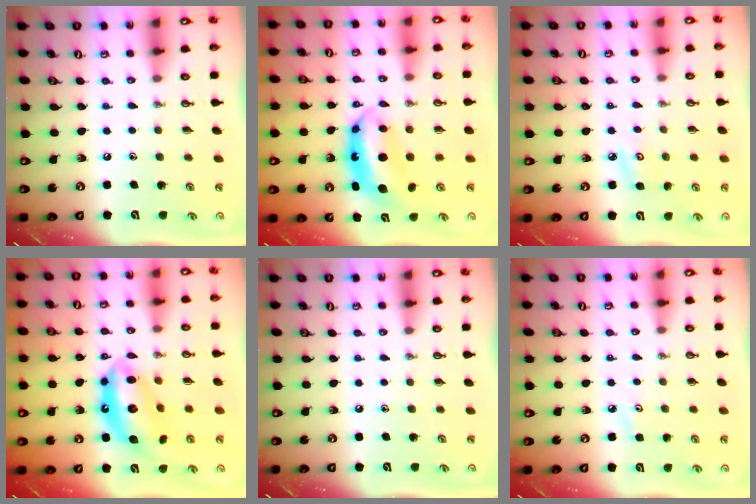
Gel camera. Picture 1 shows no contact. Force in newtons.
{"total": 8.0, "press": 7.9, "slide": 0.8}
{"total": 3.7, "press": 3.6, "slide": 0.4}
{"total": 13.7, "press": 13.6, "slide": 1.0}
{"total": 0.0}
{"total": 2.8, "press": 2.8, "slide": 0.4}